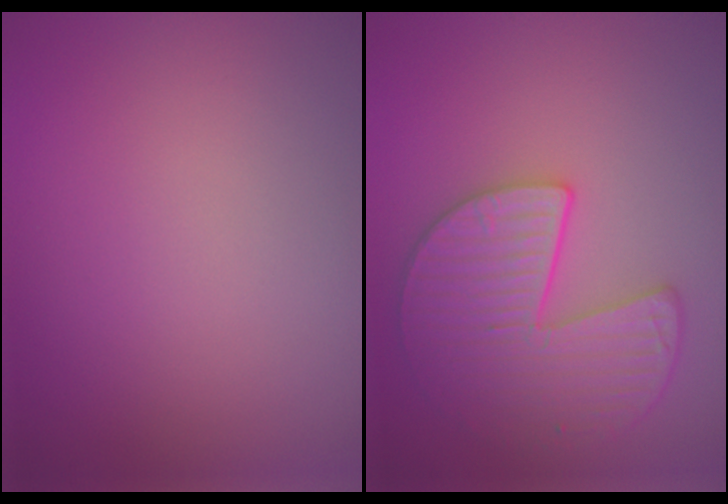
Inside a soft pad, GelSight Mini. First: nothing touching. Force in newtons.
{"total": 4.9, "press": 4.7, "slide": 1.6}